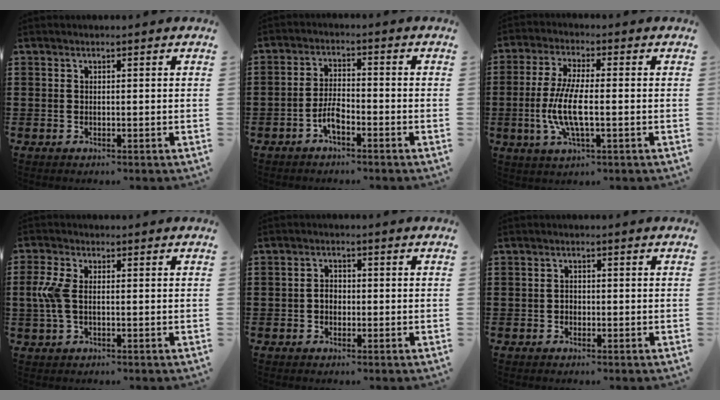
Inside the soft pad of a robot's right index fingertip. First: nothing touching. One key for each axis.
{"total": 4.0, "fx": -2.3, "fy": 1.4, "fz": 3.0, "tx": -0.074, "ty": 0.002, "tz": -0.051}
{"total": 7.9, "fx": -1.7, "fy": 2.1, "fz": 7.4, "tx": -0.168, "ty": -0.014, "tz": -0.041}
{"total": 5.2, "fx": -0.2, "fy": 2.5, "fz": 4.6, "tx": -0.129, "ty": -0.007, "tz": -0.015}
{"total": 1.8, "fx": -0.4, "fy": 1.3, "fz": 1.2, "tx": -0.024, "ty": 0.005, "tz": -0.009}
{"total": 1.3, "fx": -0.5, "fy": 0.8, "fz": 0.8, "tx": -0.018, "ty": 0.001, "tz": -0.010}